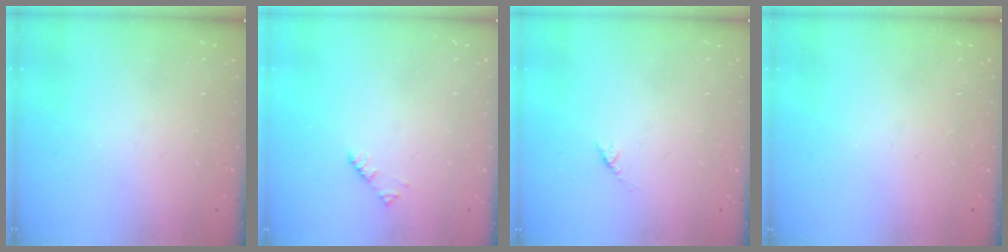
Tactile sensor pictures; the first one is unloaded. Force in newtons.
{"total": 1.9, "press": 1.9, "slide": 0.3}
{"total": 2.7, "press": 2.6, "slide": 0.4}
{"total": 0.0}